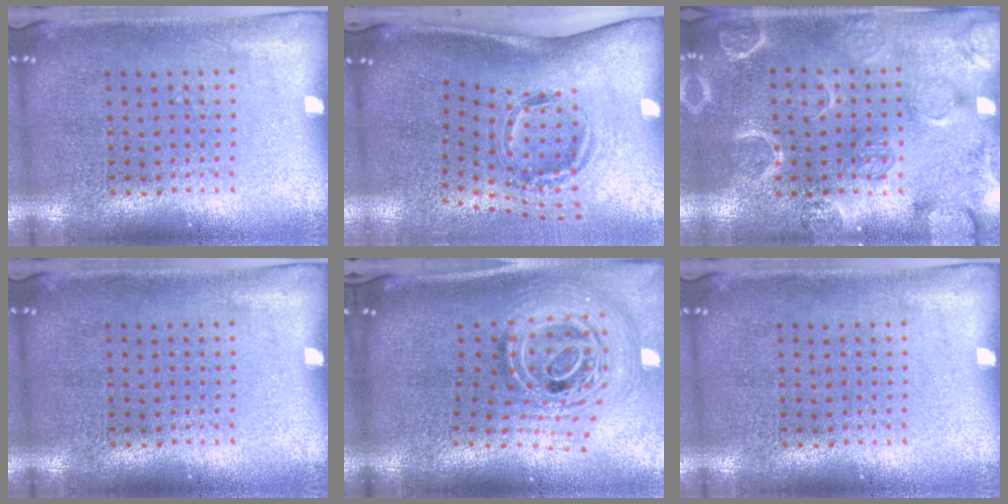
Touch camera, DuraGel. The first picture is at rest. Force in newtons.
{"total": 1.9, "press": 1.2, "slide": 1.4}
{"total": 2.5, "press": 2.5, "slide": 0.2}
{"total": 0.0}
{"total": 3.0, "press": 2.1, "slide": 2.2}
{"total": 0.0}